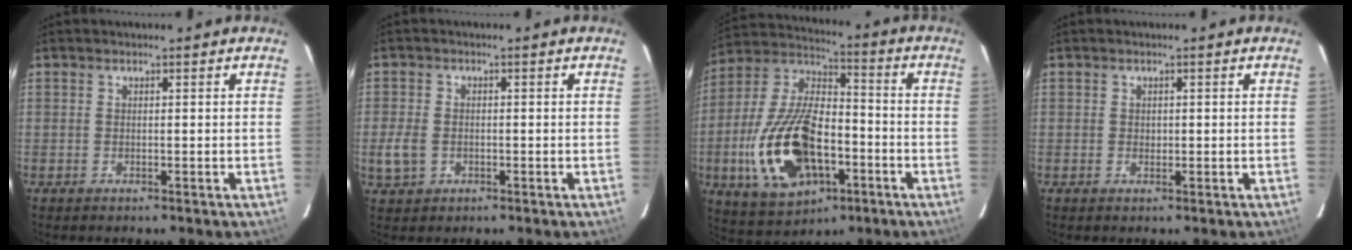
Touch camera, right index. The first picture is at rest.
{"total": 4.5, "force": [-1.2, 3.6, 2.5], "torque": [-0.058, -0.001, -0.017]}
{"total": 21.6, "force": [-6.5, 11.4, 17.2], "torque": [-0.370, 0.000, -0.102]}
{"total": 0.9, "force": [0.1, 0.8, 0.4], "torque": [-0.003, 0.003, 0.002]}